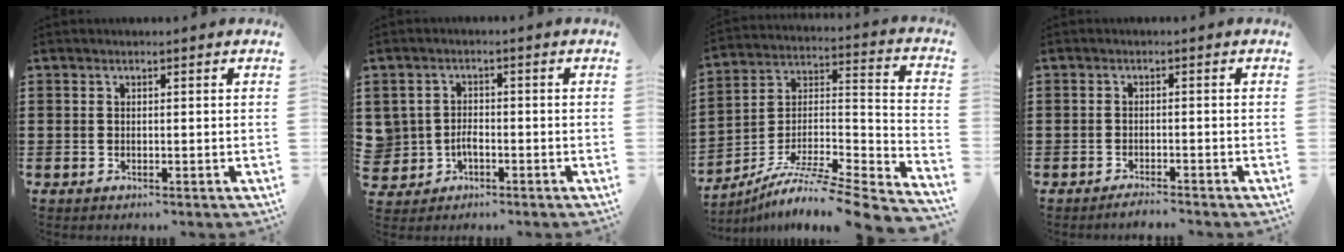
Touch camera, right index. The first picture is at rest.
{"total": 2.5, "force": [-0.9, 2.1, 1.0], "torque": [-0.035, -0.001, -0.022]}
{"total": 8.0, "force": [-6.3, 0.8, 4.9], "torque": [-0.085, -0.005, -0.126]}
{"total": 1.6, "force": [-1.5, 0.0, 0.4], "torque": [-0.009, 0.001, -0.029]}